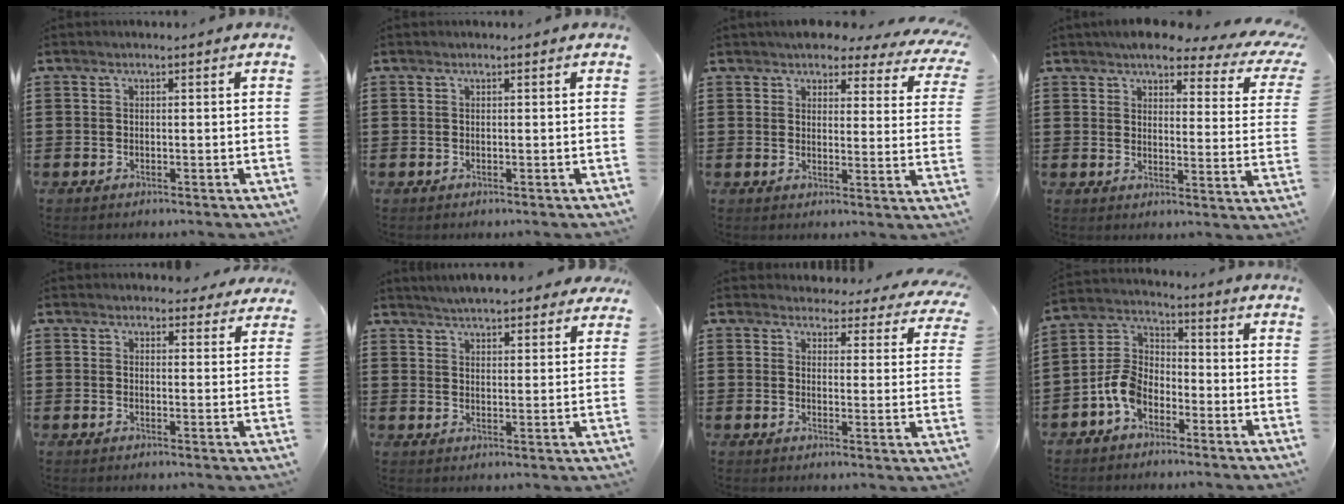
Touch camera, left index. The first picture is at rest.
{"total": 0.0}
{"total": 4.6, "force": [4.2, 1.3, 1.6], "torque": [-0.043, -0.020, 0.070]}
{"total": 6.0, "force": [4.9, 1.9, 3.0], "torque": [-0.066, -0.021, 0.080]}
{"total": 3.2, "force": [3.0, 0.9, 0.6], "torque": [-0.004, -0.011, 0.053]}
{"total": 4.5, "force": [4.5, 0.3, 0.5], "torque": [-0.027, -0.016, 0.081]}
{"total": 3.6, "force": [3.6, 0.6, 0.4], "torque": [-0.020, -0.023, 0.060]}
{"total": 6.9, "force": [-3.9, 4.2, 3.7], "torque": [-0.119, 0.004, -0.089]}